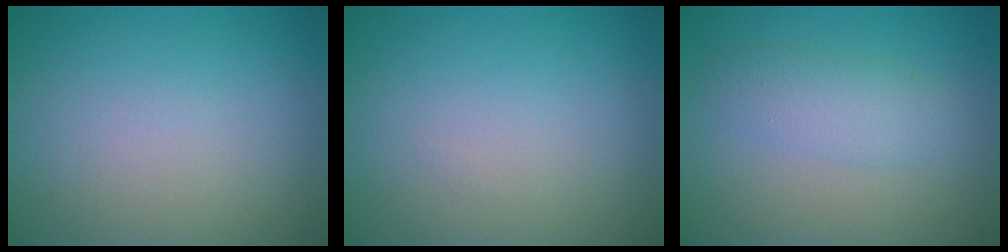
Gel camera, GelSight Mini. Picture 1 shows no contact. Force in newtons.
{"total": 0.0}
{"total": 2.8, "press": 2.8, "slide": 0.1}